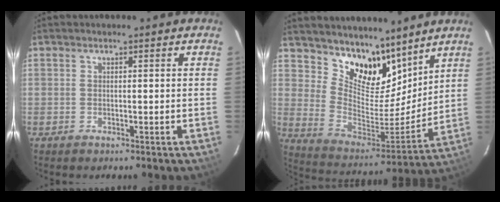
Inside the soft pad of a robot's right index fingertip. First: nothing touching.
{"total": 15.5, "force": [11.7, 7.7, 6.6], "torque": [-0.133, -0.017, 0.216]}